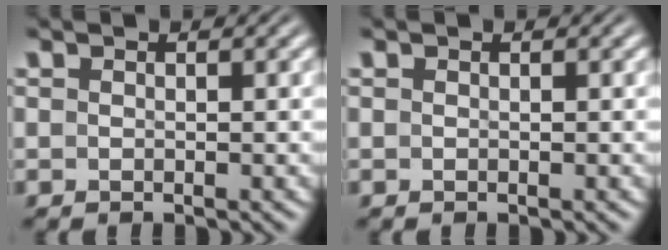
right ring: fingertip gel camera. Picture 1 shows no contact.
{"total": 0.0}